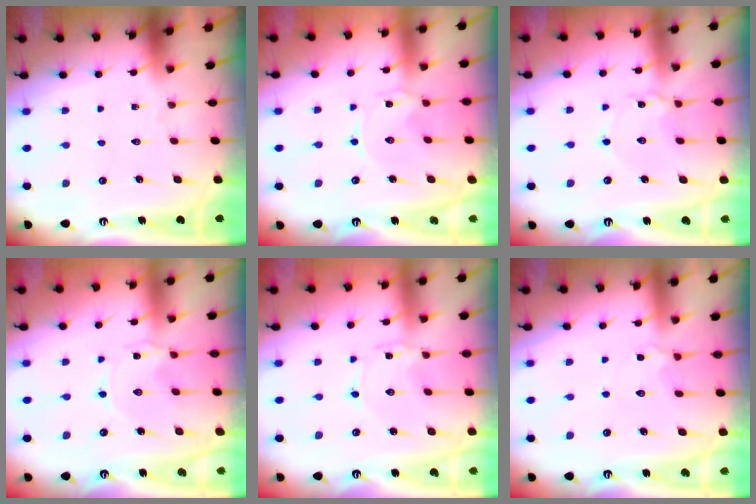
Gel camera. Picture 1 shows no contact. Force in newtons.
{"total": 0.0}
{"total": 2.8, "press": 2.8, "slide": 0.3}
{"total": 0.0}
{"total": 0.0}
{"total": 3.4, "press": 3.4, "slide": 0.7}